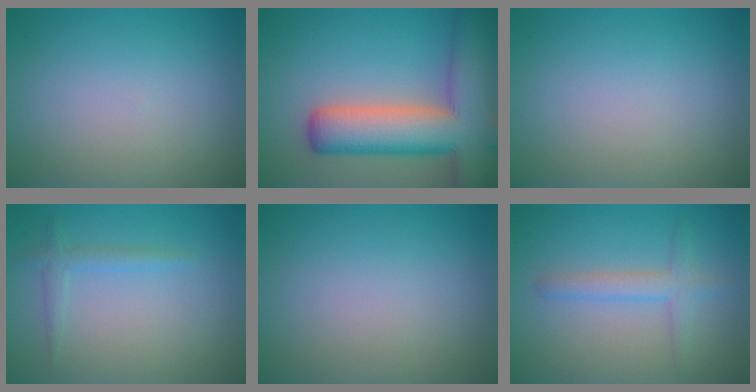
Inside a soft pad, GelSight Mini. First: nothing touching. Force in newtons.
{"total": 11.2, "press": 11.2, "slide": 0.7}
{"total": 0.0}
{"total": 1.4, "press": 1.4, "slide": 0.1}
{"total": 0.0}
{"total": 2.3, "press": 2.3, "slide": 0.0}